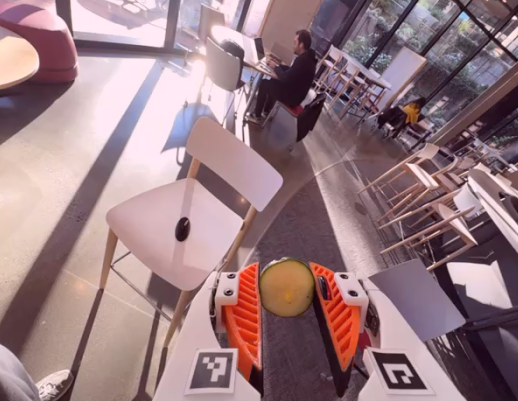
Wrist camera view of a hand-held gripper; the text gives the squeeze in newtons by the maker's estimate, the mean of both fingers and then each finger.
{"total": 9.2, "left": 9.7, "right": 8.8}